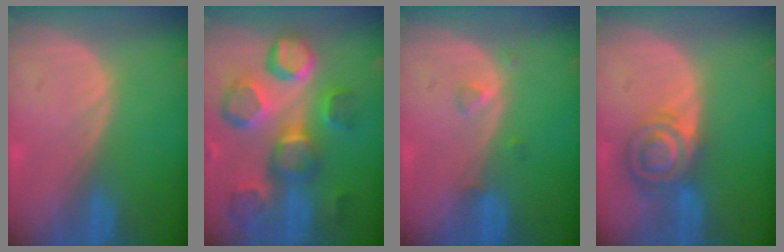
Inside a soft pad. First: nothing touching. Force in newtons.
{"total": 11.9, "press": 10.8, "slide": 5.0}
{"total": 1.5, "press": 1.5, "slide": 0.1}
{"total": 7.3, "press": 6.1, "slide": 4.0}